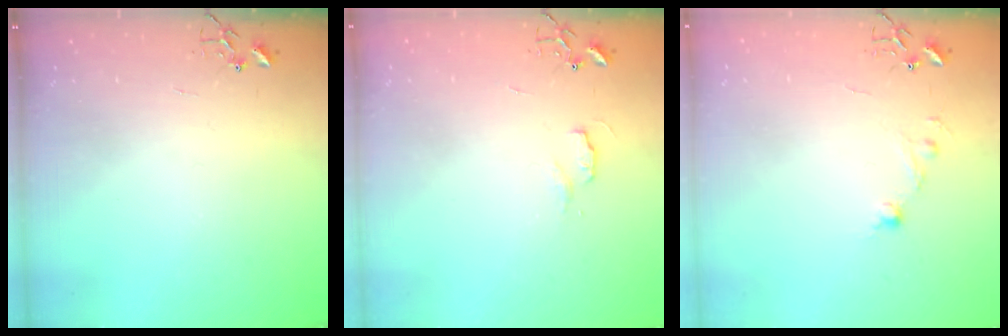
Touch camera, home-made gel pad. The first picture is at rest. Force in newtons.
{"total": 4.9, "press": 4.9, "slide": 0.6}
{"total": 9.6, "press": 9.6, "slide": 0.8}